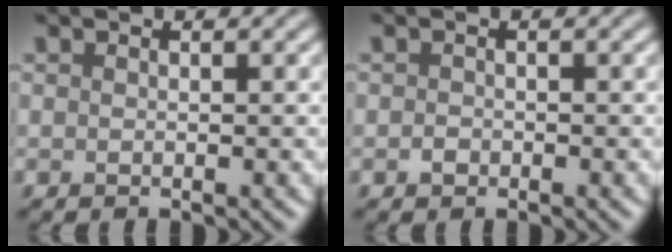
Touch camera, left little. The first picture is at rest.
{"total": 0.8, "force": [-0.4, 0.6, 0.2], "torque": [0.000, -0.002, -0.012]}